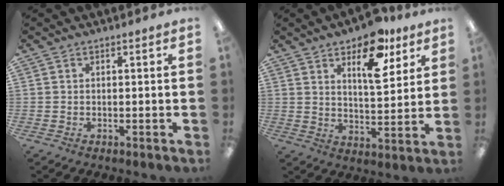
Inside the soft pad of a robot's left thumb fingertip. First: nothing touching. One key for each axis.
{"total": 13.4, "fx": 8.4, "fy": 6.0, "fz": 8.5, "tx": -0.113, "ty": -0.038, "tz": 0.139}